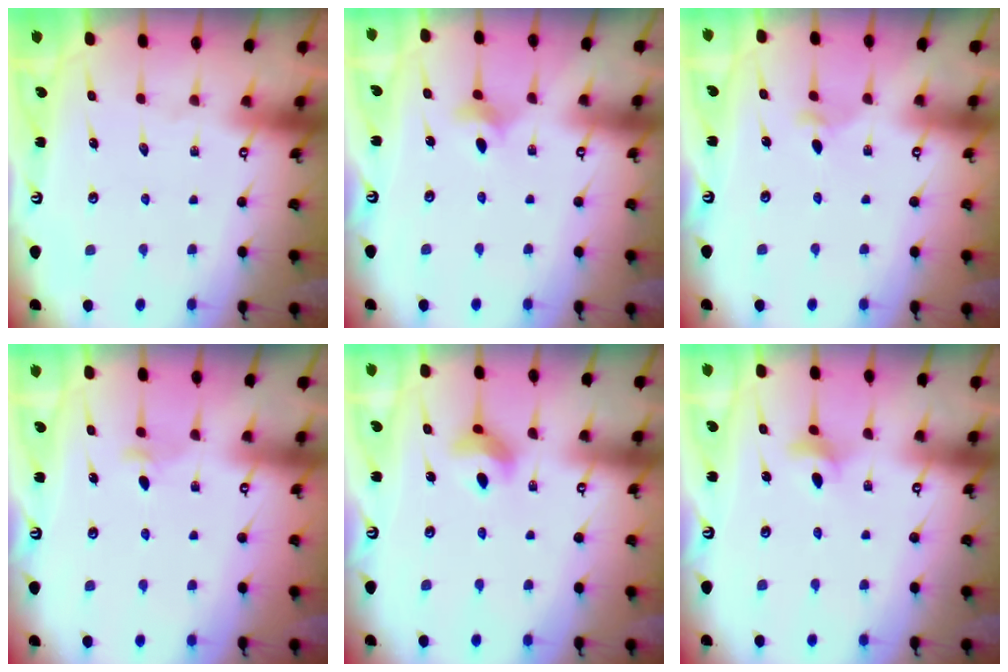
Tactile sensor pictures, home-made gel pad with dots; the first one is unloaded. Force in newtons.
{"total": 4.4, "press": 4.4, "slide": 0.4}
{"total": 2.3, "press": 2.3, "slide": 0.5}
{"total": 3.4, "press": 3.3, "slide": 0.6}
{"total": 7.5, "press": 7.4, "slide": 1.0}
{"total": 3.7, "press": 3.7, "slide": 0.4}